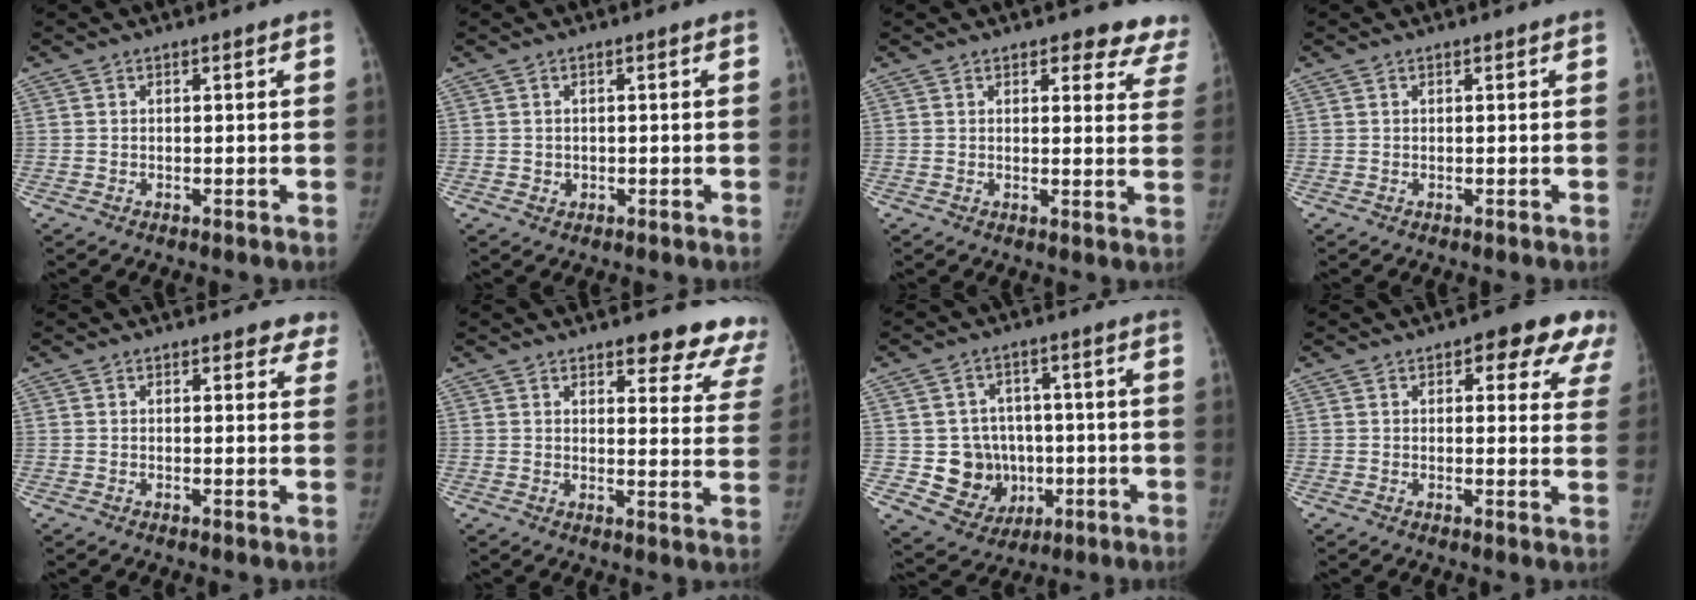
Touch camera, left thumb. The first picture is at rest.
{"total": 1.4, "force": [-0.3, 1.3, 0.4], "torque": [-0.001, 0.004, 0.000]}
{"total": 8.8, "force": [7.7, 3.8, 1.9], "torque": [0.038, -0.038, 0.053]}
{"total": 0.0}
{"total": 3.6, "force": [2.9, 1.9, 1.0], "torque": [0.029, -0.011, 0.019]}
{"total": 13.2, "force": [11.0, 4.7, 5.5], "torque": [-0.007, -0.067, 0.105]}
{"total": 10.6, "force": [-1.3, 9.8, 3.8], "torque": [-0.016, 0.012, -0.003]}
{"total": 11.2, "force": [6.1, 5.3, 7.7], "torque": [-0.037, -0.019, 0.059]}